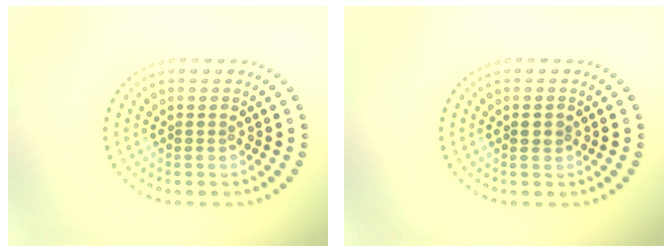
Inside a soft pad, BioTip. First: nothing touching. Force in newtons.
{"total": 1.1, "press": 1.1, "slide": 0.2}